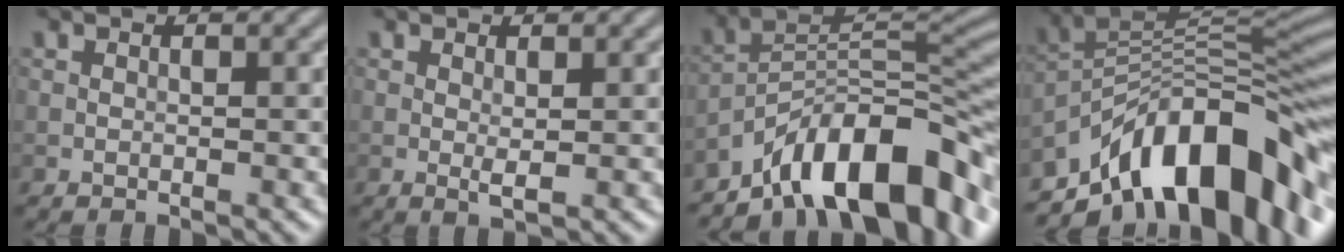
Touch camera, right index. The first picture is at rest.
{"total": 1.1, "force": [0.2, 0.2, 1.0], "torque": [-0.020, -0.003, 0.003]}
{"total": 12.1, "force": [-8.2, 4.2, 7.9], "torque": [-0.104, 0.014, -0.156]}
{"total": 13.5, "force": [-7.4, 6.0, 9.6], "torque": [-0.143, 0.026, -0.138]}